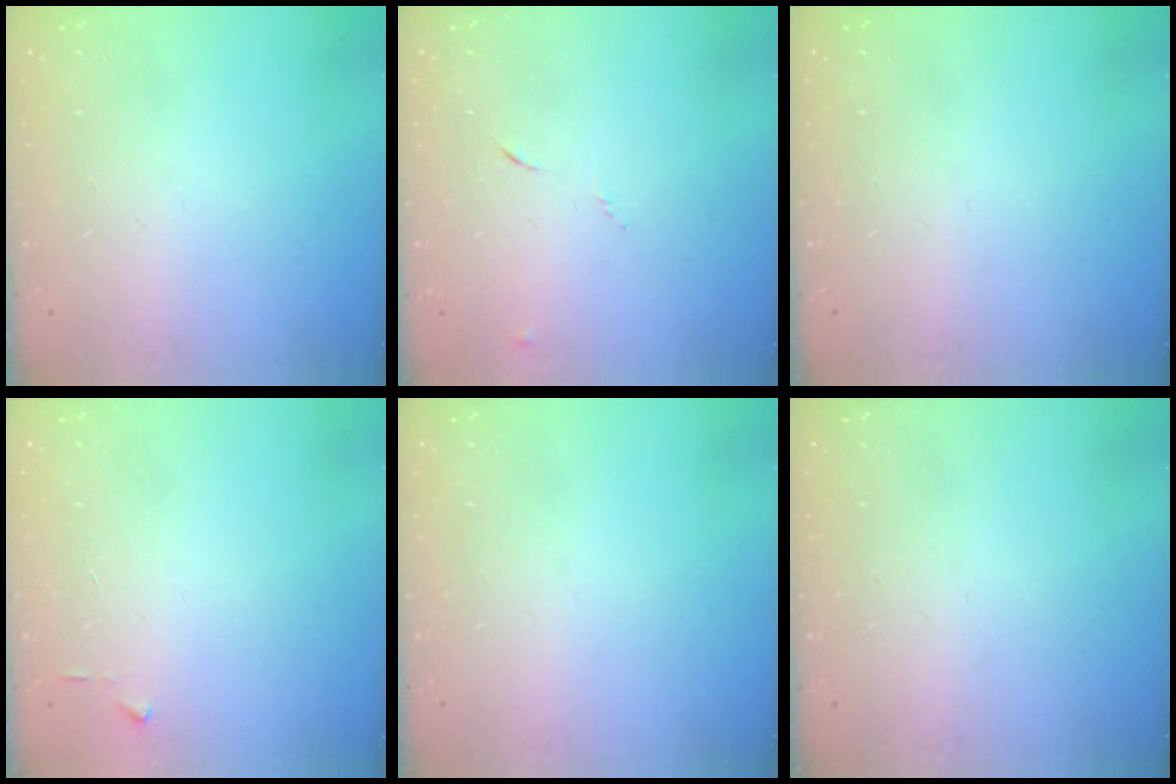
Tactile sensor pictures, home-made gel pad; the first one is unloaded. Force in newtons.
{"total": 5.2, "press": 5.1, "slide": 0.6}
{"total": 0.0}
{"total": 3.0, "press": 2.9, "slide": 0.4}
{"total": 0.0}
{"total": 0.0}